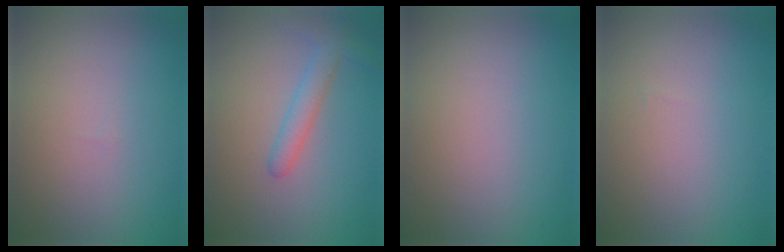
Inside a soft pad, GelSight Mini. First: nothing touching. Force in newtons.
{"total": 2.4, "press": 2.4, "slide": 0.1}
{"total": 0.0}
{"total": 0.0}